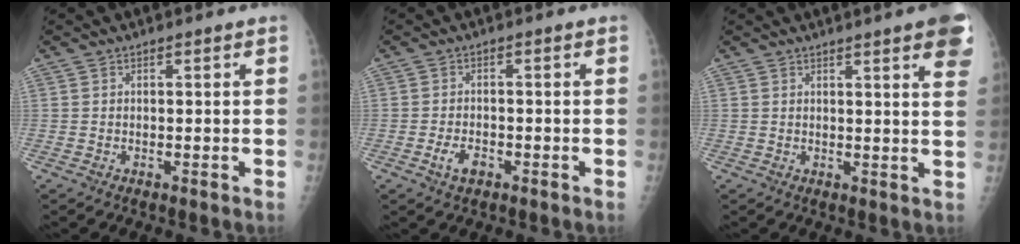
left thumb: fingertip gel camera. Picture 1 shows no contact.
{"total": 3.3, "force": [-1.6, 1.9, 2.1], "torque": [-0.038, 0.007, -0.026]}
{"total": 9.9, "force": [5.7, 1.4, 8.0], "torque": [-0.080, -0.012, 0.057]}